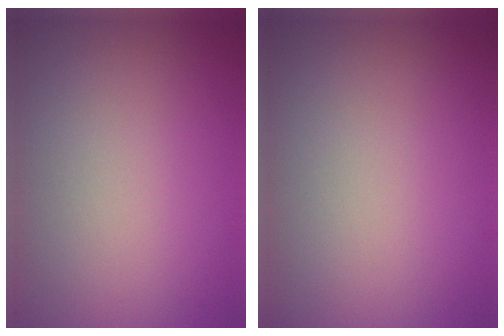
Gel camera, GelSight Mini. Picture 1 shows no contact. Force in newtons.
{"total": 0.0}